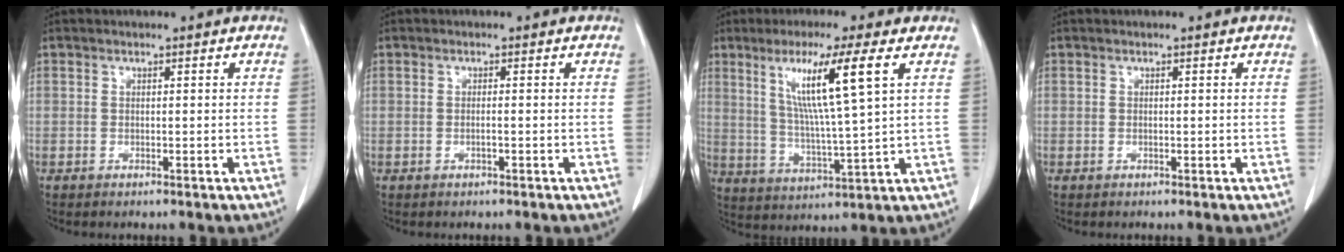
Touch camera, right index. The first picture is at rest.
{"total": 0.6, "force": [-0.2, 0.0, 0.6], "torque": [-0.012, 0.001, -0.002]}
{"total": 11.8, "force": [4.7, -0.9, 10.8], "torque": [-0.195, -0.004, 0.088]}
{"total": 0.0}